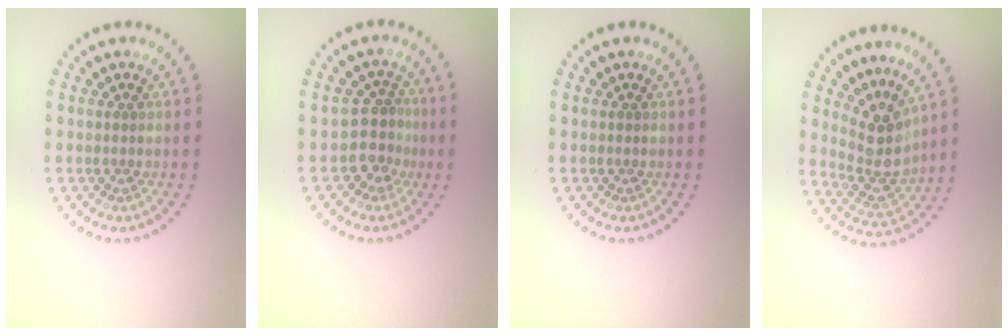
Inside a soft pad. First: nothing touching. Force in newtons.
{"total": 2.7, "press": 2.0, "slide": 1.8}
{"total": 0.0}
{"total": 3.8, "press": 2.8, "slide": 2.6}